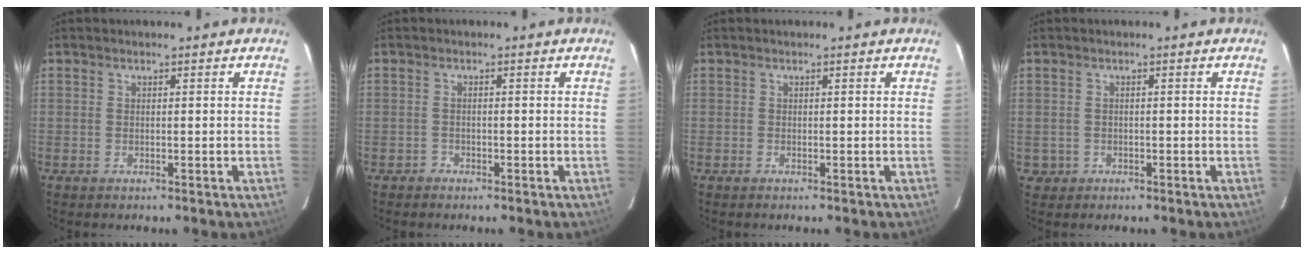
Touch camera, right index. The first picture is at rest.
{"total": 0.9, "force": [-0.8, 0.4, -0.1], "torque": [0.001, 0.005, -0.016]}
{"total": 0.0}
{"total": 2.1, "force": [-0.5, 2.0, 0.1], "torque": [-0.005, 0.005, -0.003]}